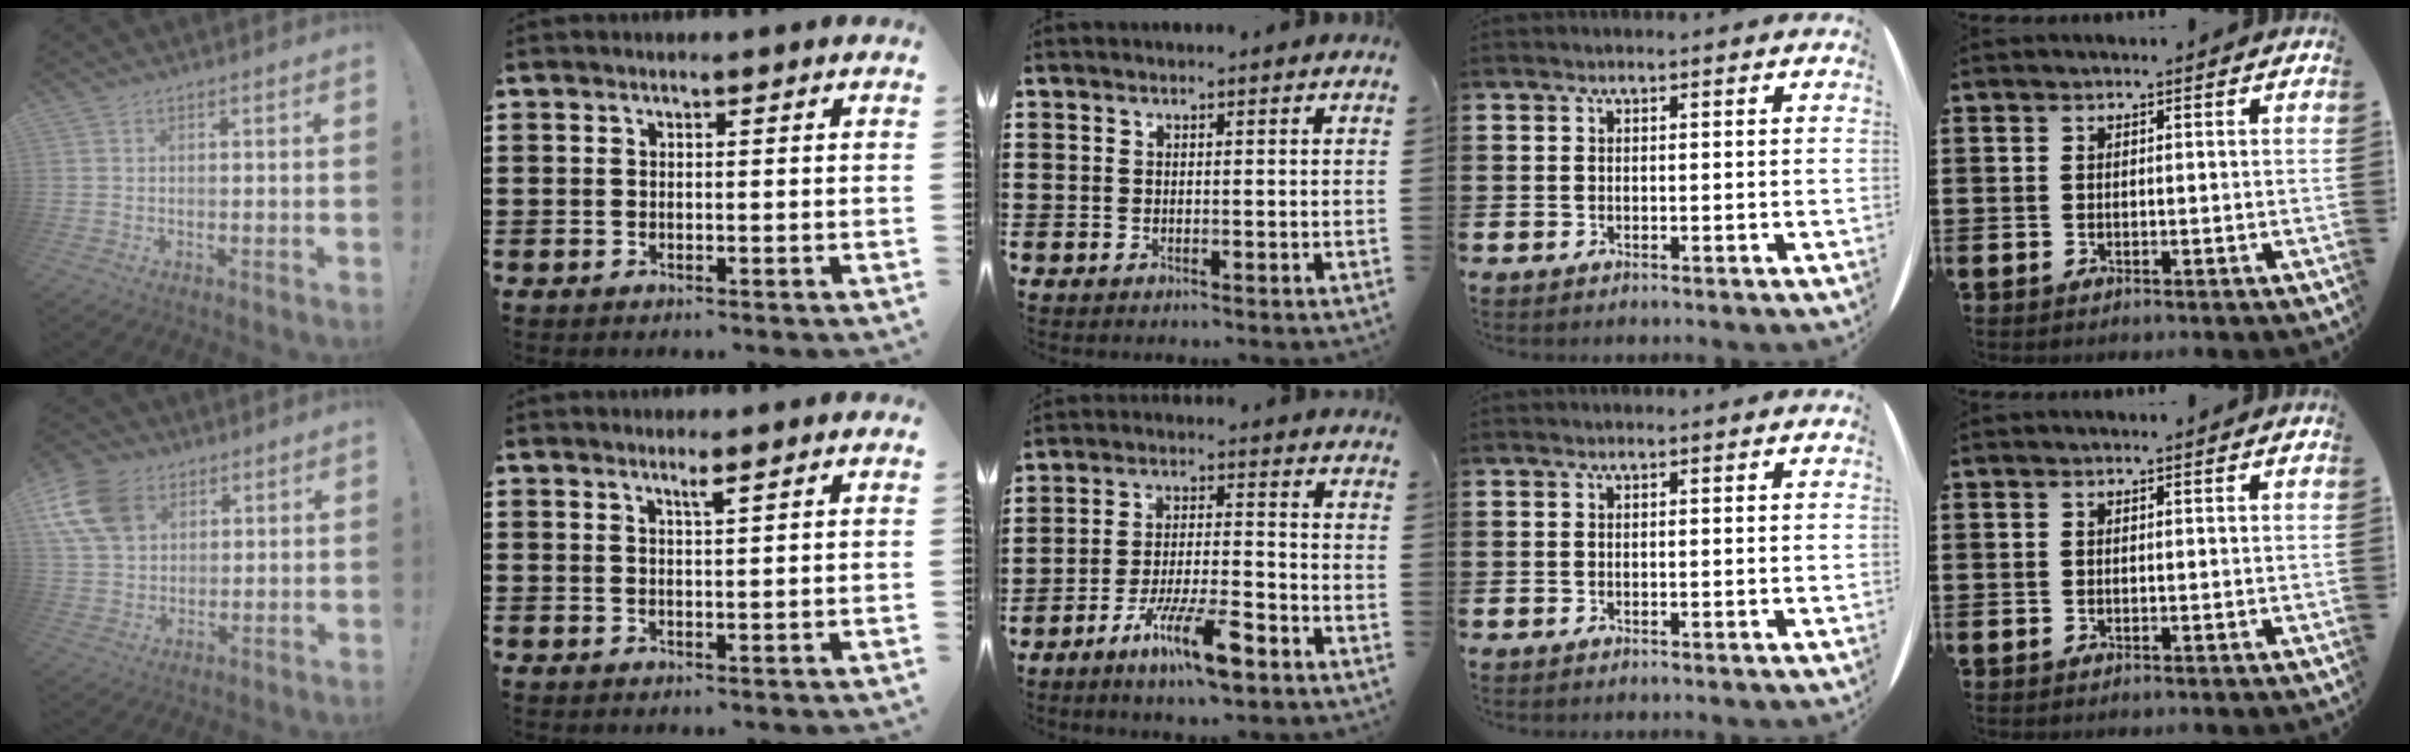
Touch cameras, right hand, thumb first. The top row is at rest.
{"thumb": {"total": 14.5, "force": [6.4, 10.4, 7.7], "torque": [-0.143, -0.019, 0.129]}, "index": {"total": 1.5, "force": [1.1, -0.1, 1.1], "torque": [-0.021, -0.002, 0.019]}, "middle": {"total": 9.6, "force": [-6.1, 1.9, 7.2], "torque": [-0.134, 0.001, -0.110]}}